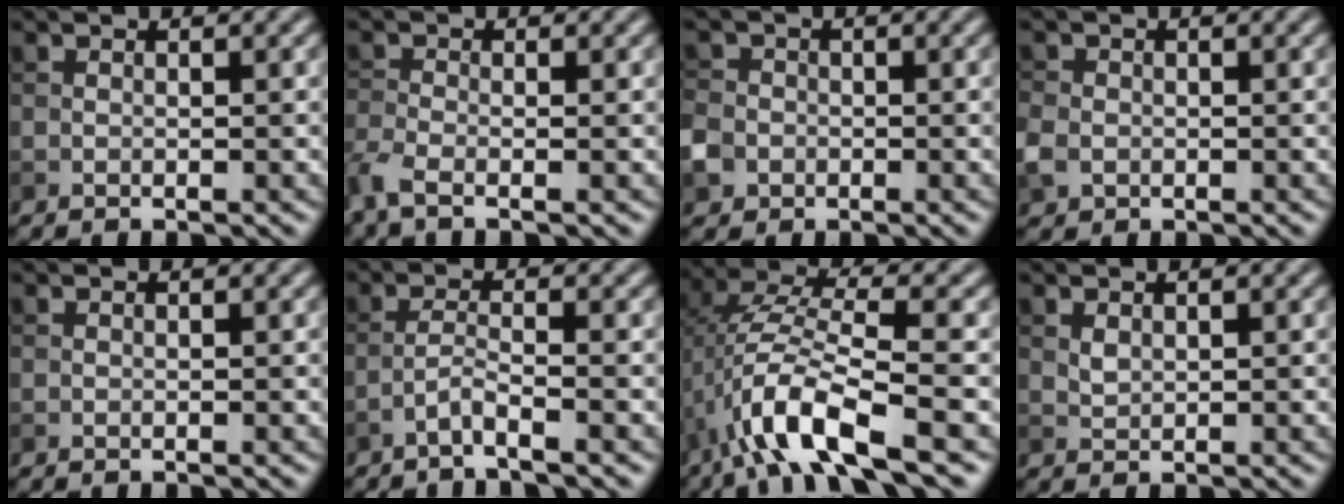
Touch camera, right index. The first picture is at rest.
{"total": 3.0, "force": [-2.0, 1.0, 2.0], "torque": [-0.054, -0.014, -0.055]}
{"total": 3.3, "force": [-1.2, 2.8, 1.2], "torque": [-0.020, -0.004, -0.028]}
{"total": 2.5, "force": [-0.6, 2.2, 1.1], "torque": [-0.029, -0.001, -0.016]}
{"total": 0.0}
{"total": 2.1, "force": [-1.4, 0.0, 1.5], "torque": [-0.029, 0.007, -0.039]}
{"total": 7.8, "force": [-3.8, 2.1, 6.5], "torque": [-0.128, 0.007, -0.077]}
{"total": 0.9, "force": [0.4, 0.6, 0.6], "torque": [-0.019, -0.003, 0.013]}